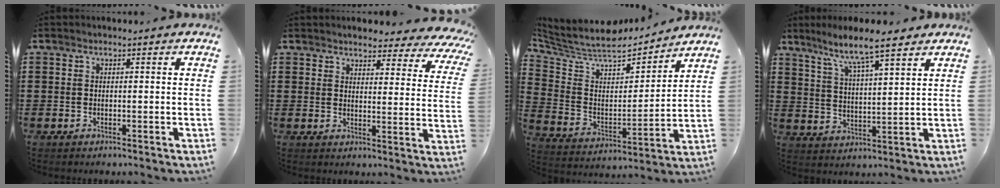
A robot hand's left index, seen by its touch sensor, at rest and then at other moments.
{"total": 4.3, "force": [4.0, 0.5, 1.4], "torque": [-0.036, -0.023, 0.069]}
{"total": 6.8, "force": [6.2, 1.8, 2.1], "torque": [-0.075, -0.049, 0.102]}
{"total": 6.8, "force": [5.7, 0.6, 3.7], "torque": [-0.095, -0.024, 0.095]}